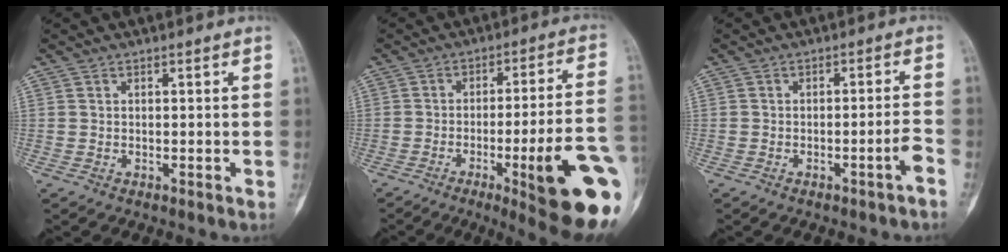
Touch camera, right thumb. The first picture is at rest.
{"total": 20.6, "force": [-6.8, 2.9, 19.2], "torque": [-0.204, 0.010, -0.087]}
{"total": 3.1, "force": [-2.0, 0.1, 2.4], "torque": [-0.037, 0.026, -0.029]}